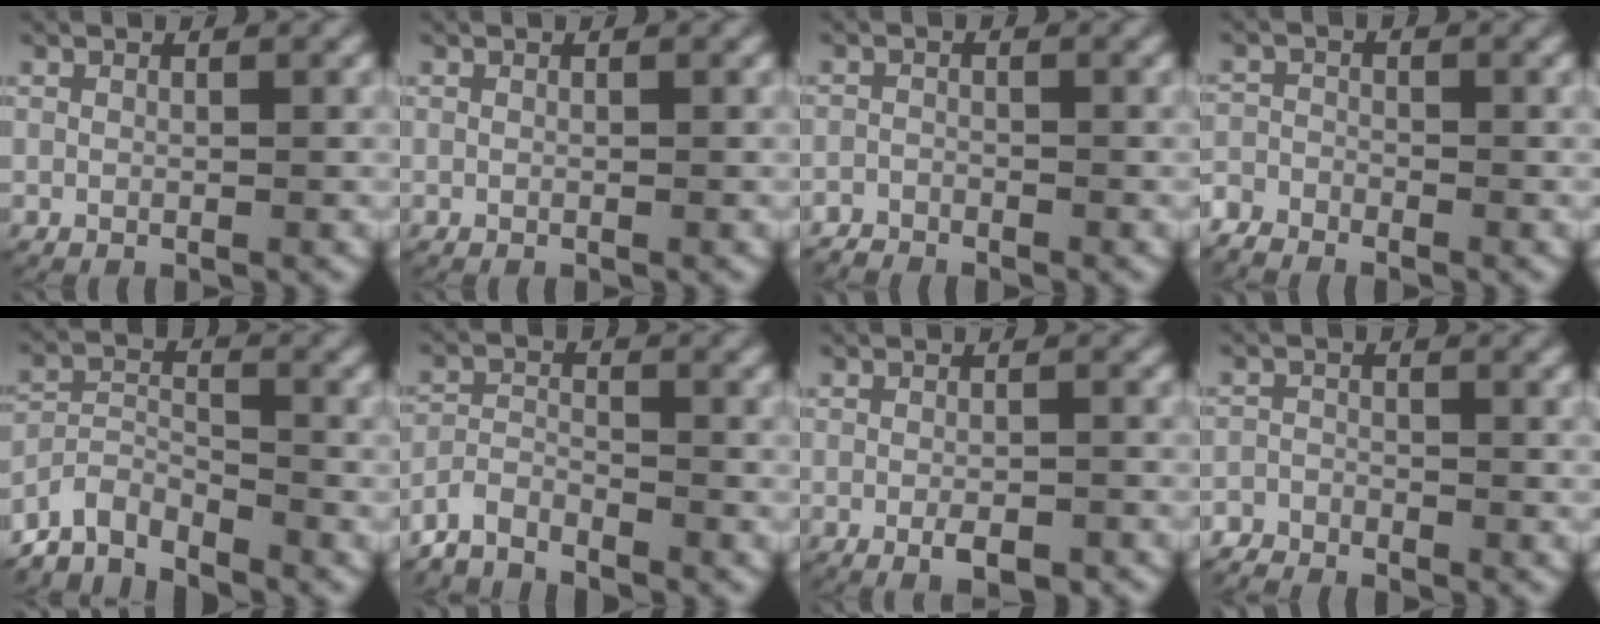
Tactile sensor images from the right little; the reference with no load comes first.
{"total": 0.0}
{"total": 1.9, "force": [-1.7, 0.8, -0.1], "torque": [-0.008, -0.013, -0.030]}
{"total": 3.1, "force": [-2.4, 1.9, 0.4], "torque": [-0.021, -0.015, -0.043]}
{"total": 7.5, "force": [-5.5, 4.3, 2.6], "torque": [-0.059, -0.026, -0.093]}
{"total": 4.7, "force": [-3.9, 2.5, 1.1], "torque": [-0.030, -0.011, -0.071]}
{"total": 2.5, "force": [-1.6, 0.8, 1.7], "torque": [-0.026, -0.001, -0.027]}
{"total": 2.7, "force": [-2.3, 1.3, 0.1], "torque": [-0.011, -0.014, -0.042]}